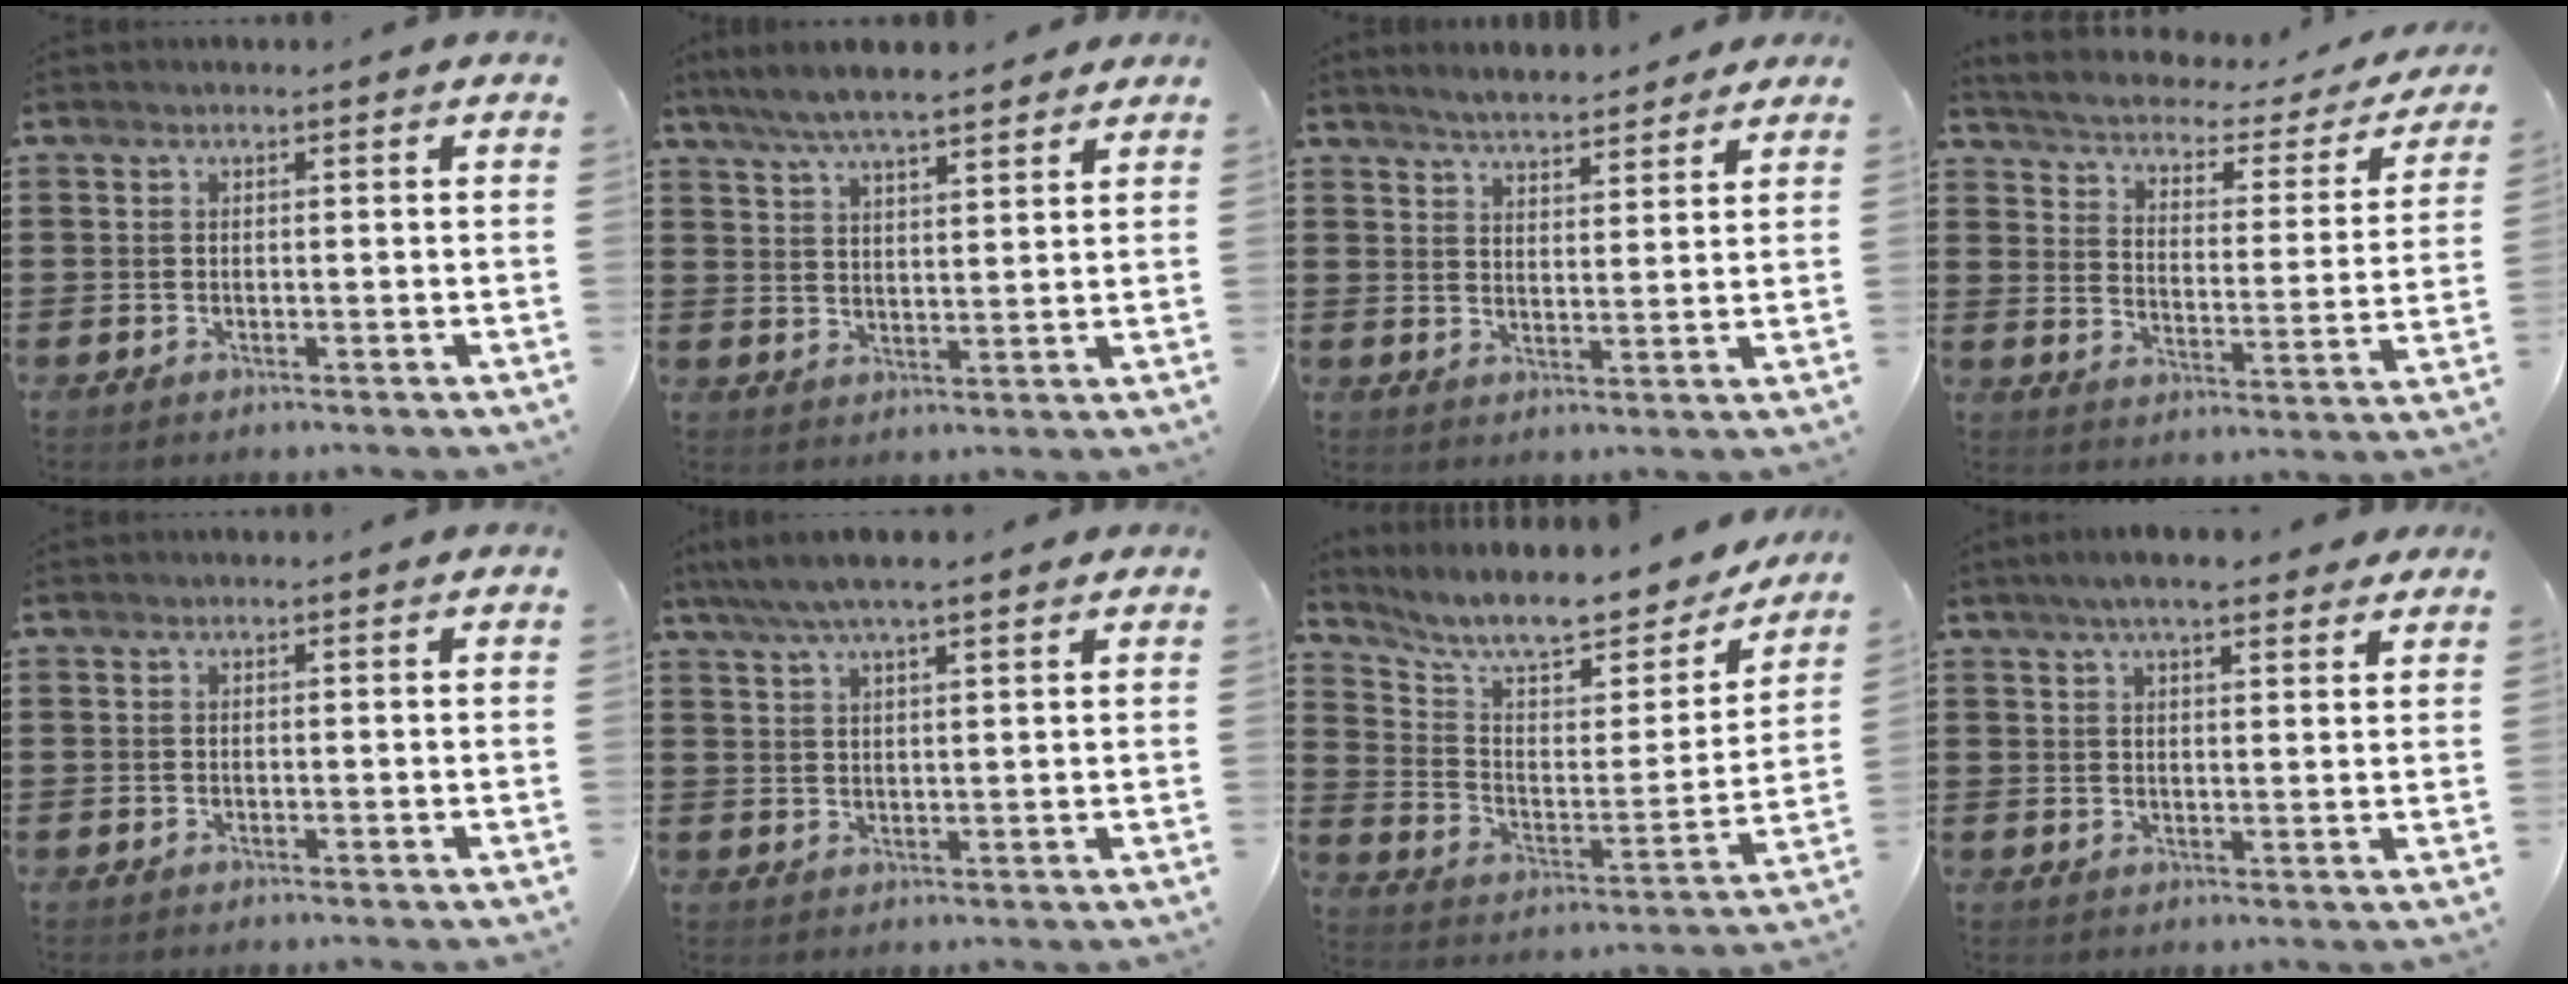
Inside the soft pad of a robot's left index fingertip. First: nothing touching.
{"total": 6.3, "force": [5.6, 0.9, 2.7], "torque": [-0.070, -0.012, 0.101]}
{"total": 4.1, "force": [4.0, 0.6, 0.4], "torque": [-0.022, -0.012, 0.073]}
{"total": 2.3, "force": [2.0, 0.5, 1.0], "torque": [-0.037, -0.025, 0.021]}
{"total": 0.0}
{"total": 5.1, "force": [4.0, 0.8, 3.1], "torque": [-0.069, -0.002, 0.071]}
{"total": 10.0, "force": [8.8, 1.7, 4.6], "torque": [-0.112, -0.062, 0.146]}
{"total": 6.0, "force": [4.9, 1.1, 3.2], "torque": [-0.073, -0.002, 0.088]}